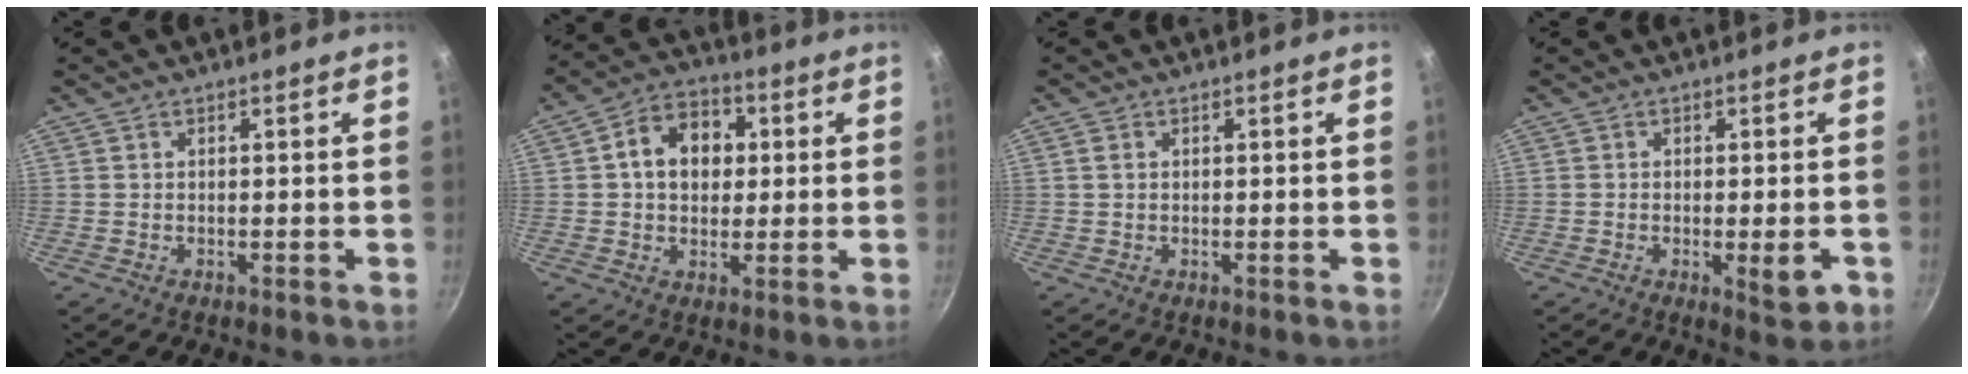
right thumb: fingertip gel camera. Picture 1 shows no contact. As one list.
[{"total": 11.0, "force": [1.8, 8.4, 6.8], "torque": [-0.074, 0.016, 0.014]}, {"total": 1.3, "force": [0.3, 1.0, 0.8], "torque": [-0.013, 0.002, 0.003]}, {"total": 5.1, "force": [-1.6, 1.6, 4.6], "torque": [-0.054, -0.001, -0.019]}]